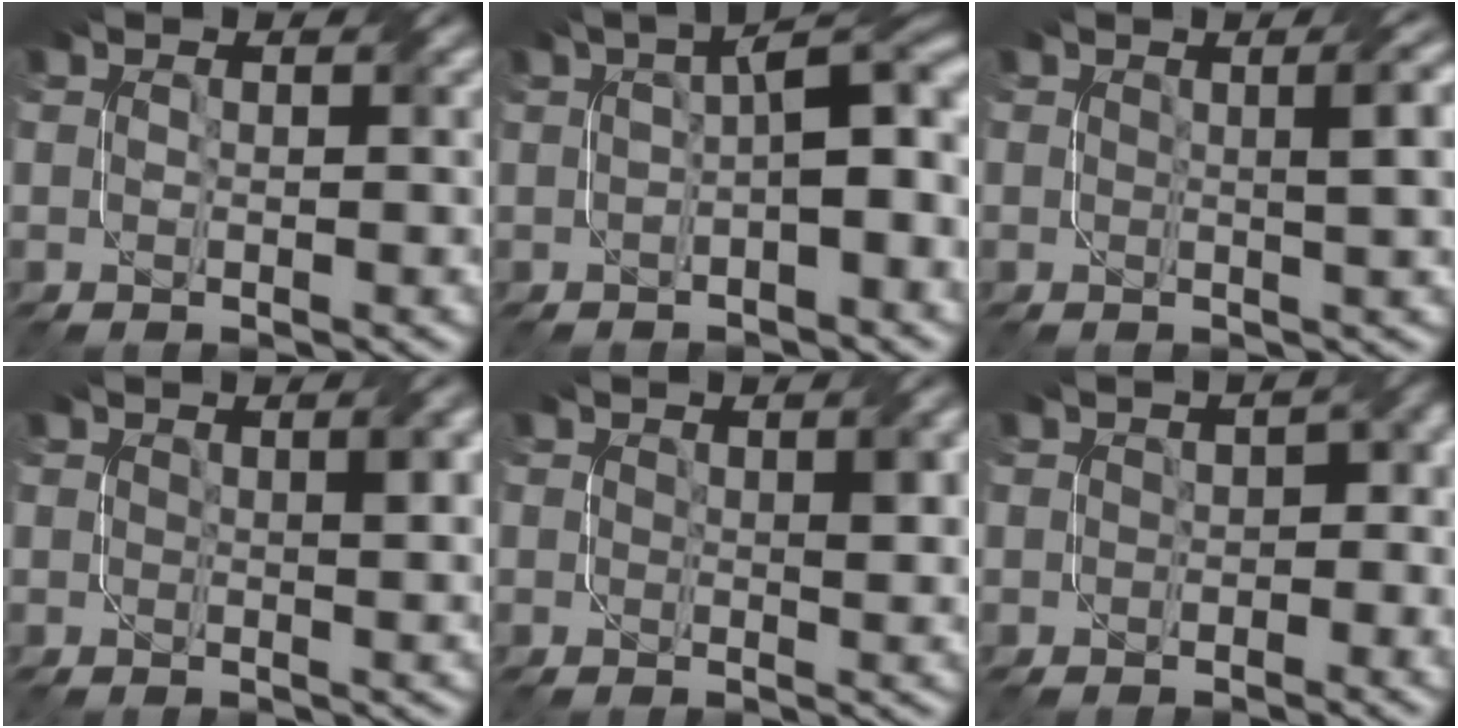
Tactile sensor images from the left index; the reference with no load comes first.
{"total": 6.2, "force": [0.2, 1.9, 5.9], "torque": [-0.069, 0.020, 0.006]}
{"total": 3.1, "force": [0.4, 0.7, 3.0], "torque": [-0.027, 0.014, 0.005]}
{"total": 1.6, "force": [0.4, 0.4, 1.5], "torque": [-0.013, 0.006, 0.007]}
{"total": 2.0, "force": [0.3, 0.9, 1.7], "torque": [-0.018, 0.002, 0.006]}
{"total": 2.7, "force": [-0.7, 1.8, 1.9], "torque": [-0.008, 0.003, -0.005]}